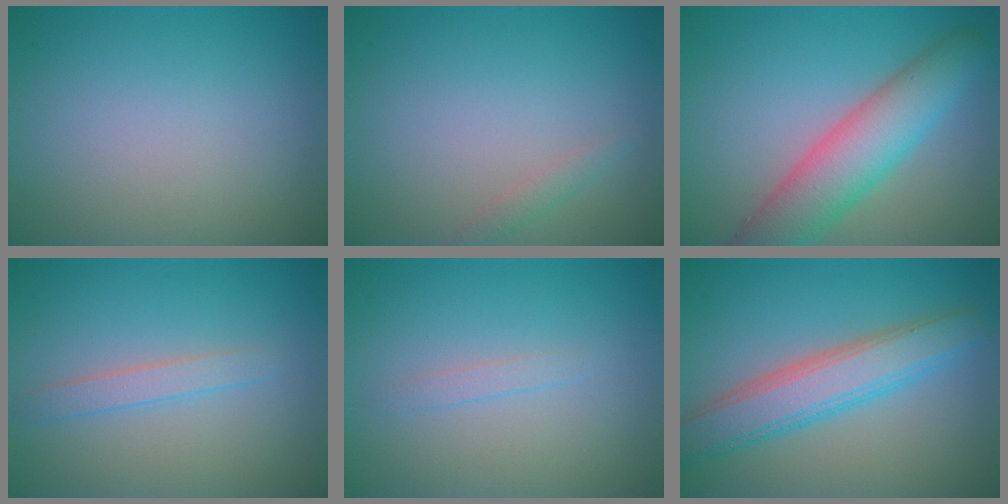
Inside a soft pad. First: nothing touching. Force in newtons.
{"total": 1.0, "press": 1.0, "slide": 0.0}
{"total": 6.9, "press": 6.8, "slide": 0.3}
{"total": 1.6, "press": 1.6, "slide": 0.1}
{"total": 0.8, "press": 0.8, "slide": 0.0}
{"total": 5.4, "press": 5.4, "slide": 0.1}